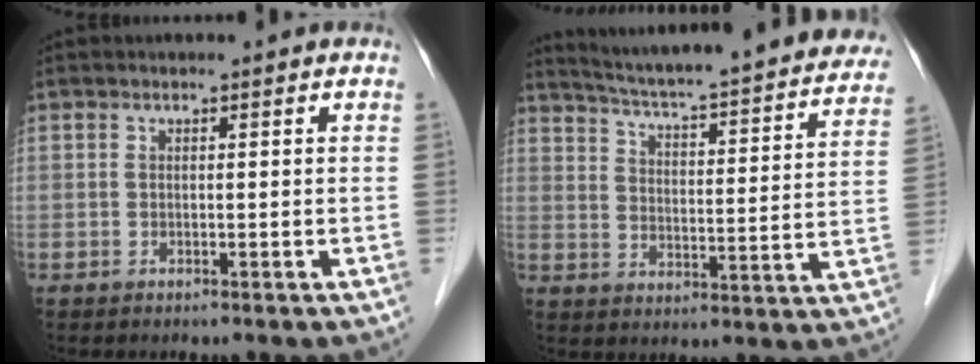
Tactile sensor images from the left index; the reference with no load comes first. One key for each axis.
{"total": 29.1, "fx": 26.3, "fy": 3.1, "fz": 11.9, "tx": -0.185, "ty": -0.054, "tz": 0.330}